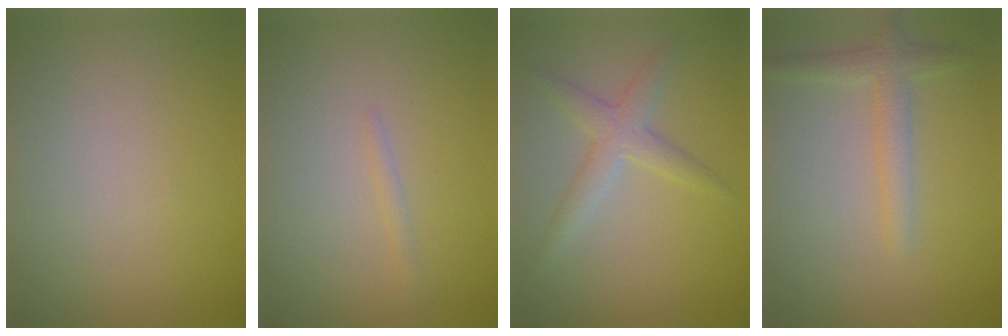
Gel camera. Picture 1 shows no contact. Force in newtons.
{"total": 0.7, "press": 0.7, "slide": 0.1}
{"total": 1.7, "press": 1.7, "slide": 0.2}
{"total": 2.3, "press": 2.3, "slide": 0.1}